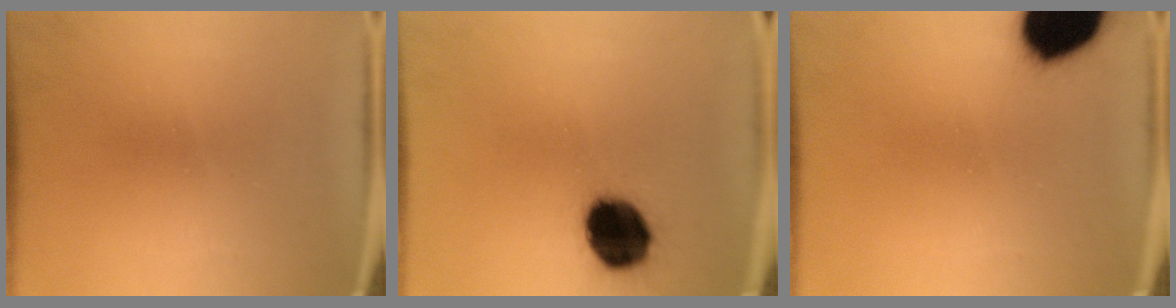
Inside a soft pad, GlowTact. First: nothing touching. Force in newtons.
{"total": 14.8}
{"total": 19.7}